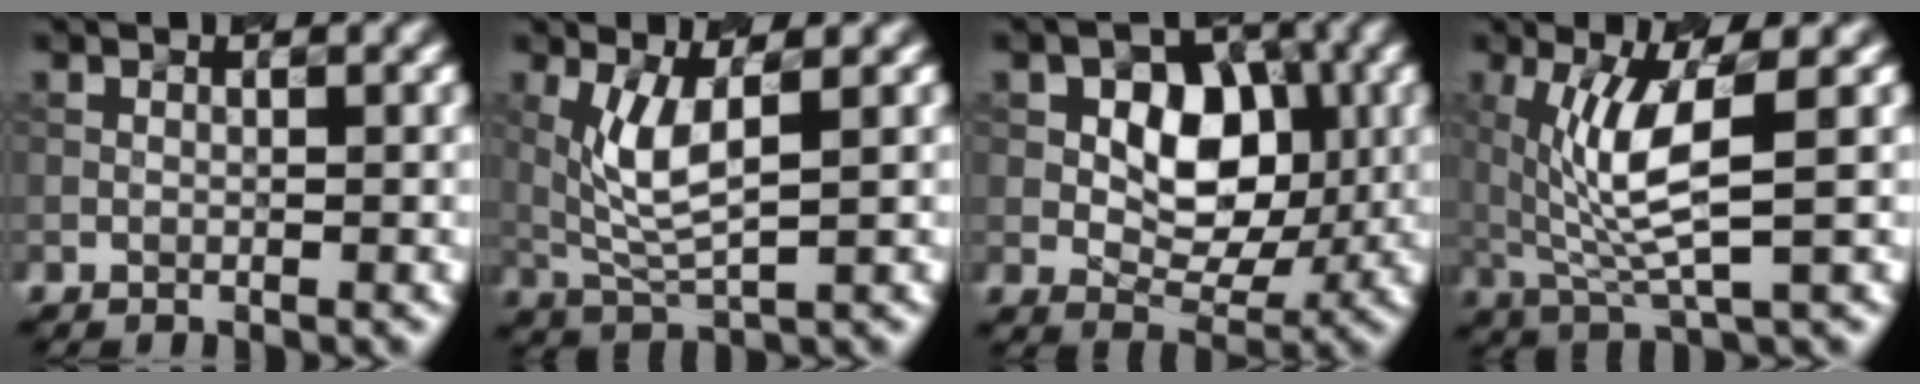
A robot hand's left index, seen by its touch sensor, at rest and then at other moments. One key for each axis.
{"total": 3.7, "fx": 0.9, "fy": 0.9, "fz": 3.5, "tx": -0.085, "ty": -0.003, "tz": 0.036}
{"total": 6.0, "fx": 0.5, "fy": 4.1, "fz": 4.3, "tx": -0.065, "ty": 0.001, "tz": 0.015}
{"total": 5.7, "fx": 0.9, "fy": 1.2, "fz": 5.5, "tx": -0.119, "ty": -0.008, "tz": 0.034}